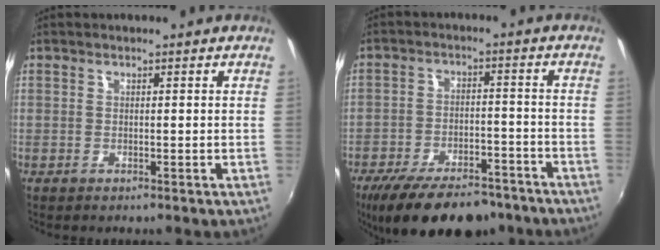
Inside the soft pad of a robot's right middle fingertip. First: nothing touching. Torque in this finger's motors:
{"motor_torque": [1.07, -1.07, 0.33, 0.12]}